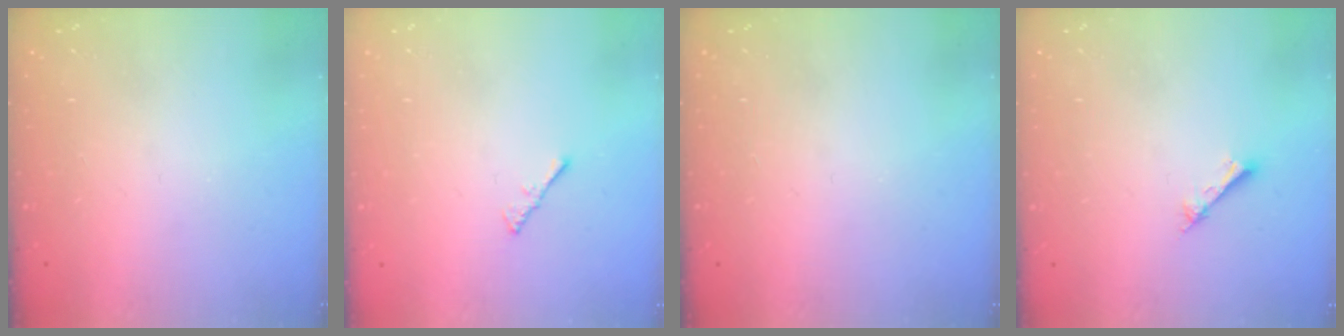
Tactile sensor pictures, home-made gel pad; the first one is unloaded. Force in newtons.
{"total": 1.5, "press": 1.4, "slide": 0.4}
{"total": 0.0}
{"total": 1.5, "press": 1.5, "slide": 0.2}